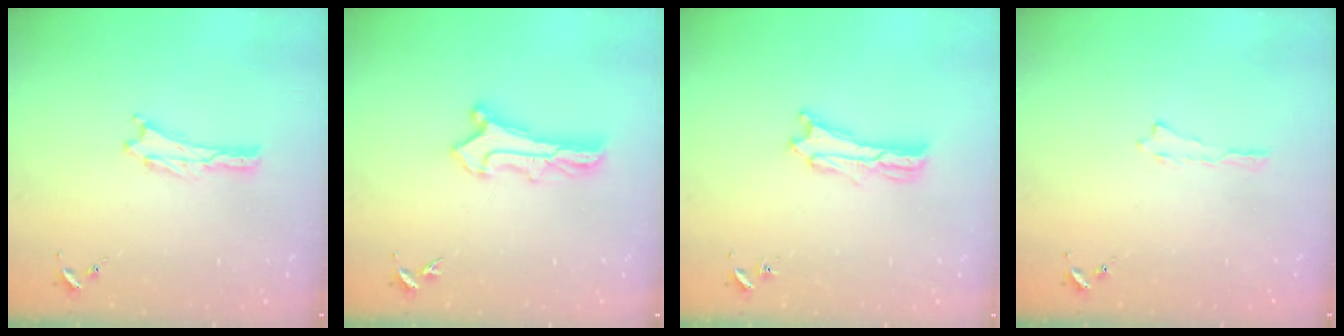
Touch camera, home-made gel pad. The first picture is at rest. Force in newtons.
{"total": 2.9, "press": 2.9, "slide": 0.3}
{"total": 2.5, "press": 2.5, "slide": 0.1}
{"total": 0.0}